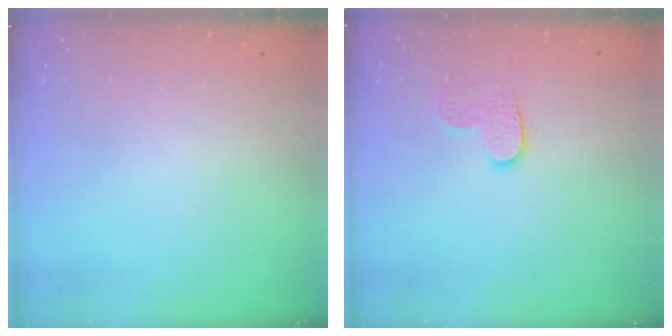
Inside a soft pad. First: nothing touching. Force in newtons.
{"total": 5.1, "press": 5.1, "slide": 0.5}